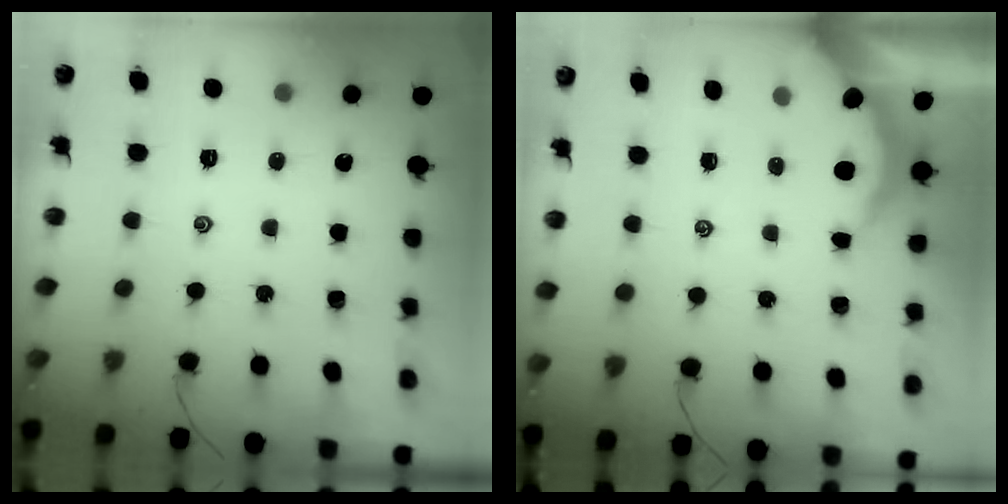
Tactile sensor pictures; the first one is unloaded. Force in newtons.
{"total": 2.4, "press": 2.4, "slide": 0.3}